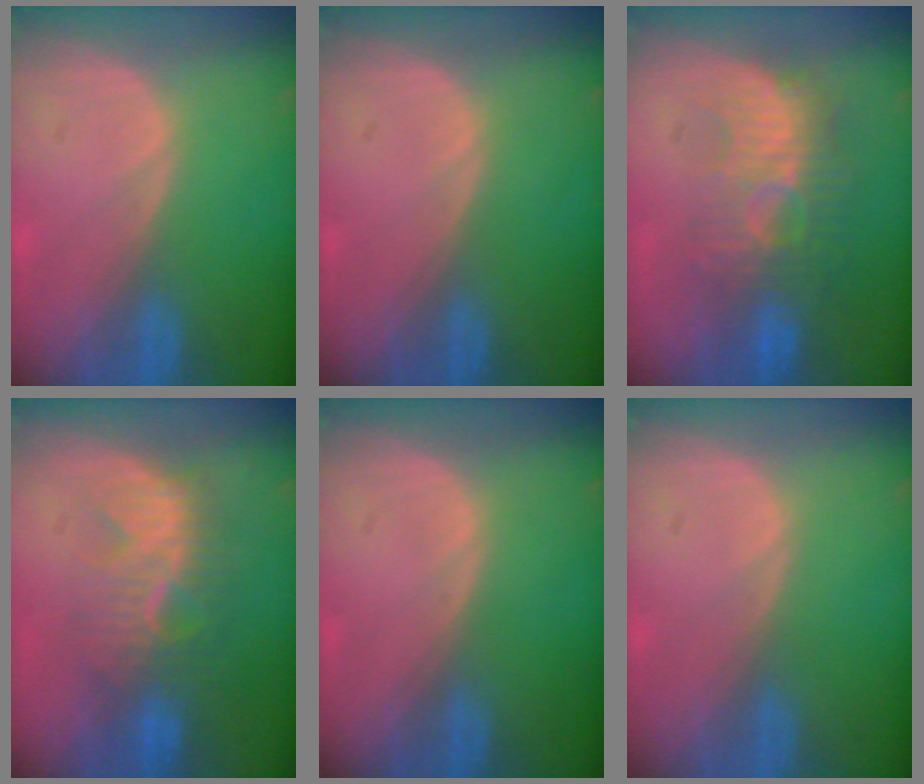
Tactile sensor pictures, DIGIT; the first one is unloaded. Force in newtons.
{"total": 0.0}
{"total": 9.1, "press": 8.7, "slide": 2.6}
{"total": 9.0, "press": 8.3, "slide": 3.4}
{"total": 0.0}
{"total": 0.0}